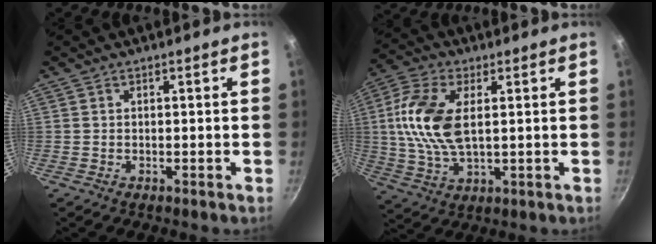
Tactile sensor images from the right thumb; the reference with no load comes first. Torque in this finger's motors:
{"motor_torque": [0.02, 0.73, 1.42, 0.07, 0.17]}